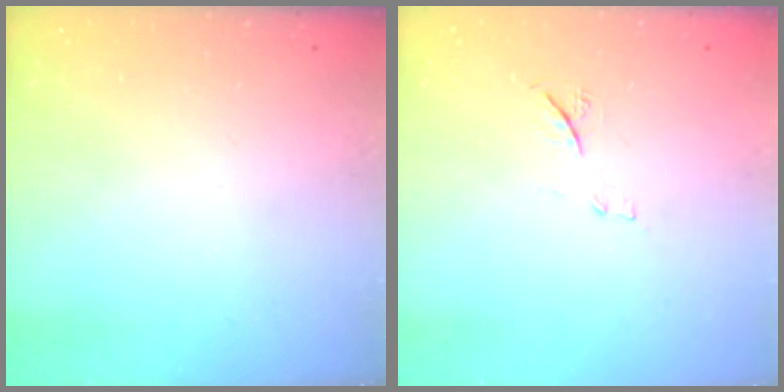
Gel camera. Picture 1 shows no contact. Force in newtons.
{"total": 5.6, "press": 5.6, "slide": 0.7}